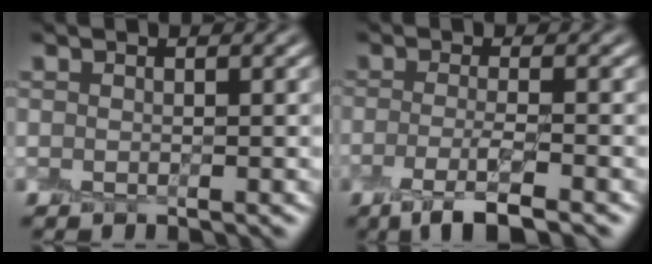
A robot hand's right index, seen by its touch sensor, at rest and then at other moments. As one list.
[{"total": 3.9, "force": [-2.1, 0.7, 3.2], "torque": [-0.061, -0.006, -0.048]}]